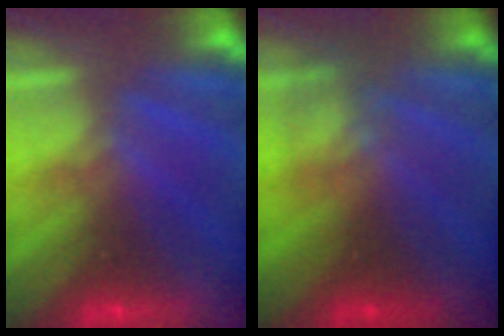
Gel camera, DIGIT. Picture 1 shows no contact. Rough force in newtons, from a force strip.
{"total": 2.6}